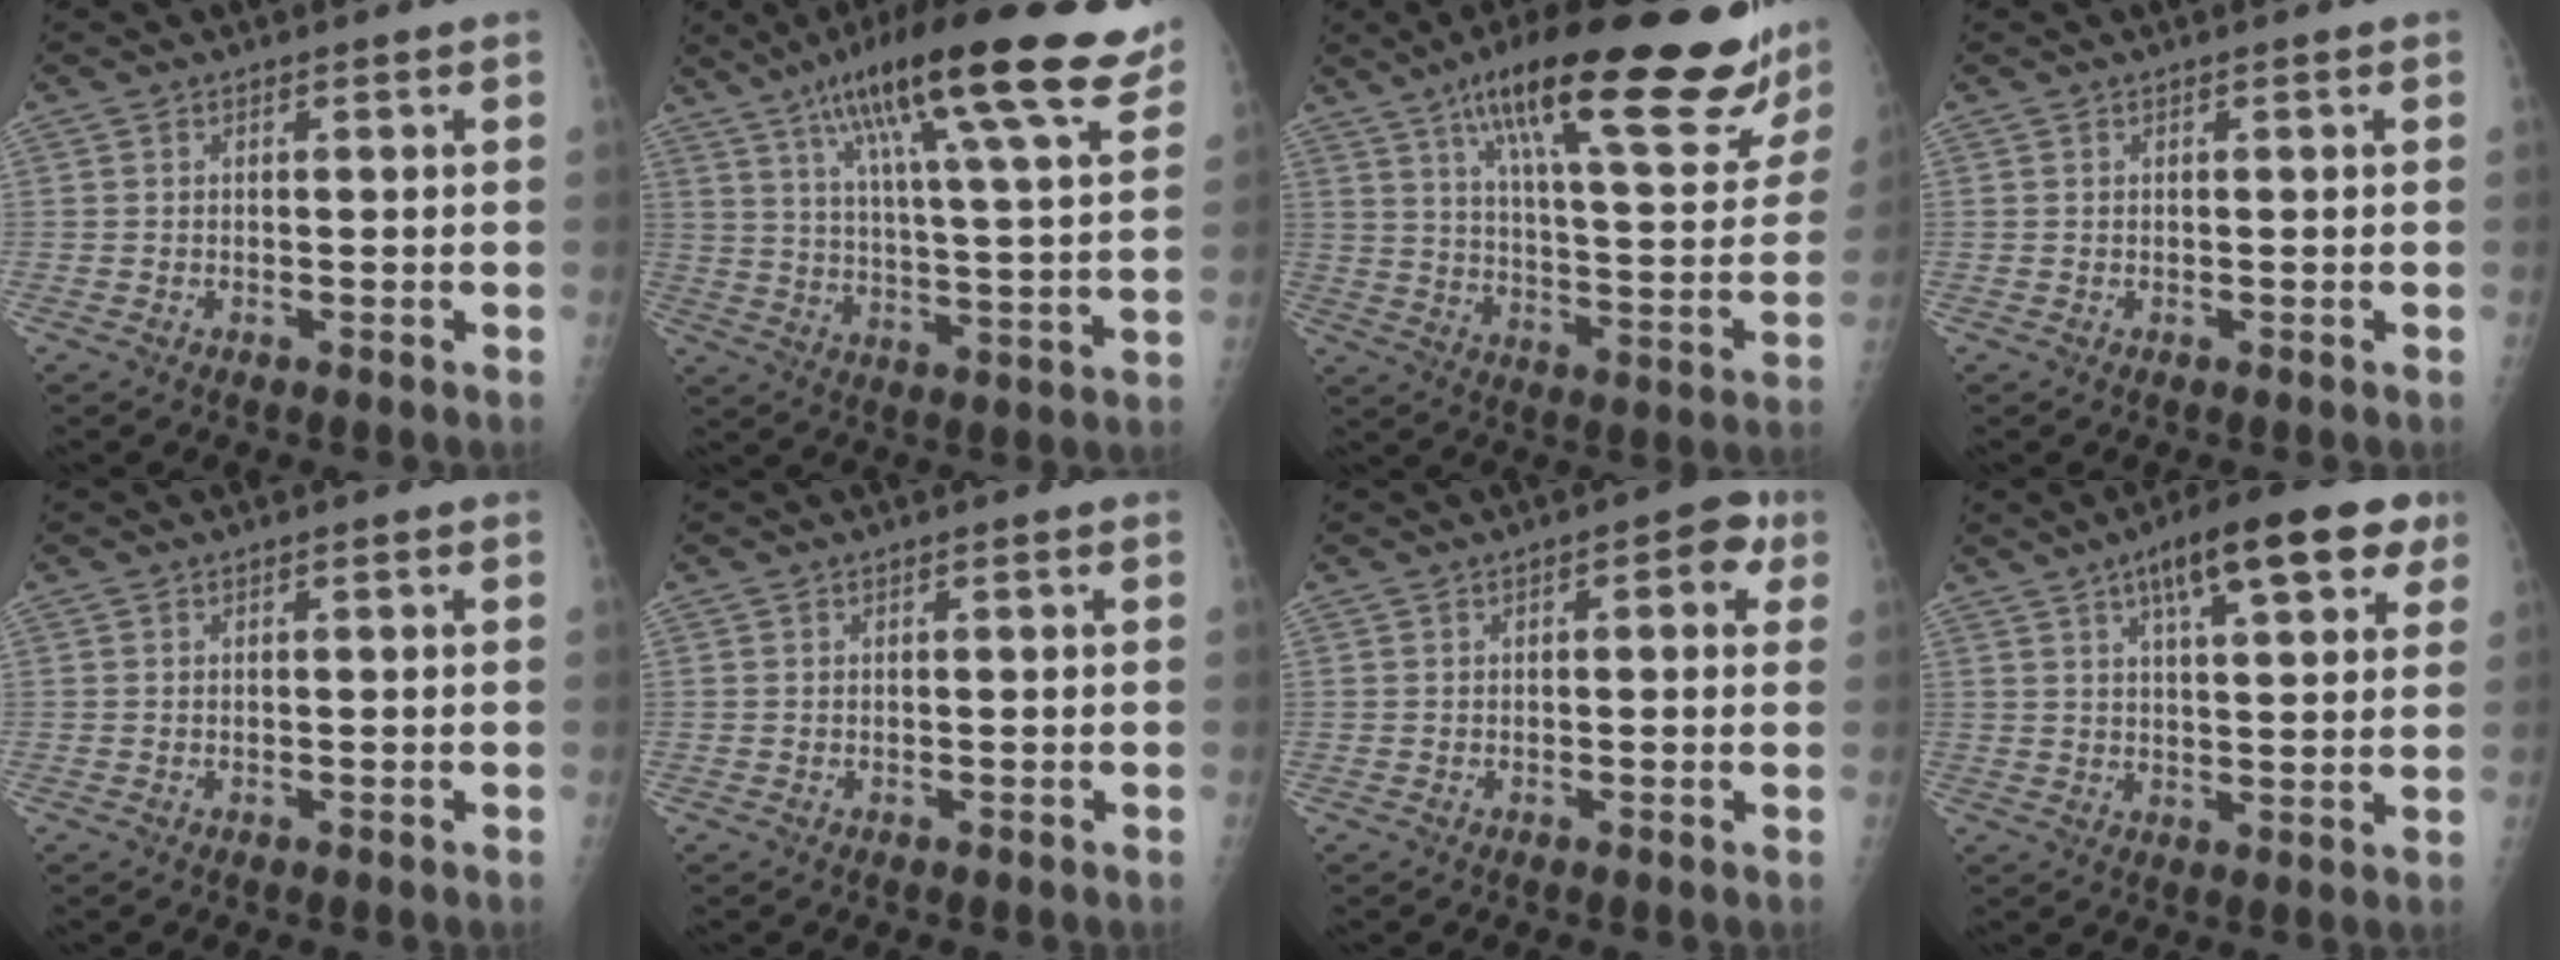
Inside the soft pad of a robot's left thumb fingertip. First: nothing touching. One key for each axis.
{"total": 24.4, "fx": 16.2, "fy": 3.8, "fz": 17.9, "tx": -0.269, "ty": -0.038, "tz": 0.243}
{"total": 29.7, "fx": 19.8, "fy": 6.5, "fz": 21.2, "tx": -0.286, "ty": -0.057, "tz": 0.292}
{"total": 0.0}
{"total": 0.0}
{"total": 0.0}
{"total": 4.5, "fx": 1.5, "fy": 2.1, "fz": 3.6, "tx": -0.024, "ty": 0.005, "tz": 0.009}
{"total": 14.9, "fx": 7.9, "fy": 4.8, "fz": 11.7, "tx": -0.142, "ty": -0.009, "tz": 0.110}